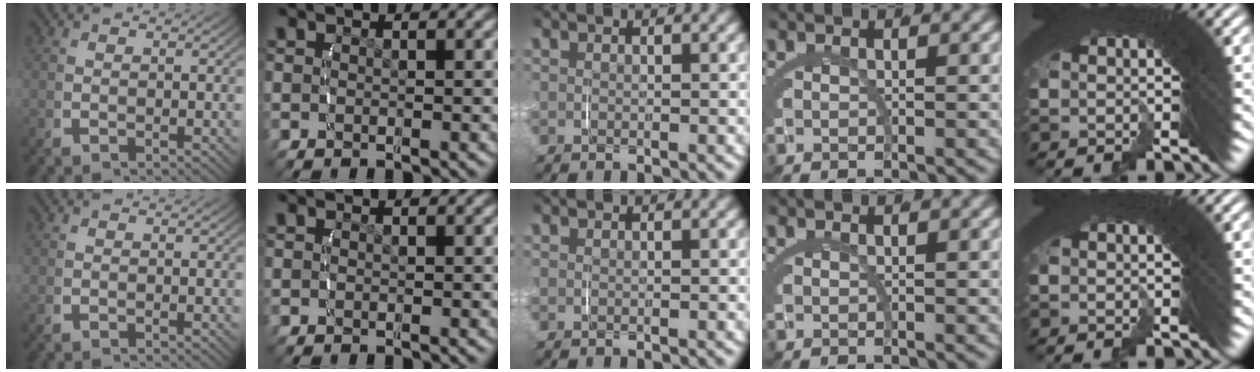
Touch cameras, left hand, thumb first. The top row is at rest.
{}